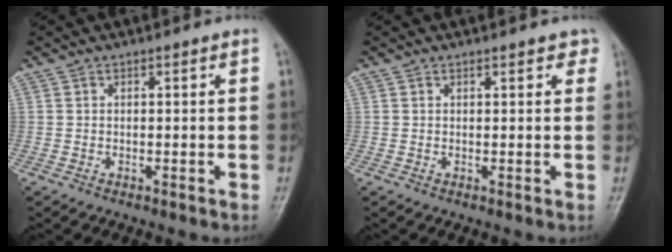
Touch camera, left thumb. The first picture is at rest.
{"total": 1.9, "force": [1.3, 1.0, 0.9], "torque": [0.006, -0.002, 0.008]}